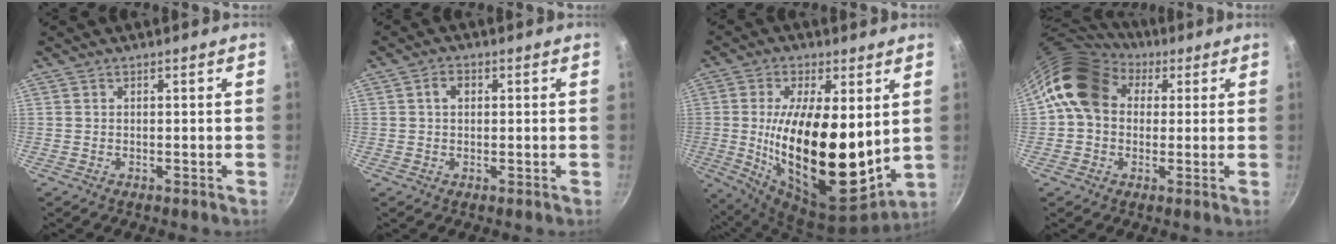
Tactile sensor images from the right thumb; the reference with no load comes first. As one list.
[{"total": 2.8, "force": [0.6, 2.0, 1.8], "torque": [-0.021, 0.005, 0.008]}, {"total": 23.5, "force": [1.8, 10.2, 21.1], "torque": [-0.348, -0.038, 0.035]}, {"total": 13.6, "force": [3.6, 10.8, 7.4], "torque": [-0.102, 0.016, 0.045]}]